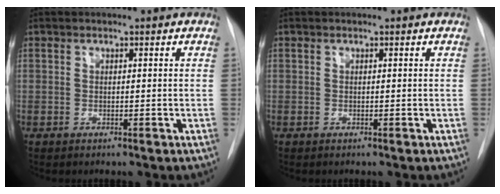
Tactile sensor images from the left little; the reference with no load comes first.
{"total": 0.0}